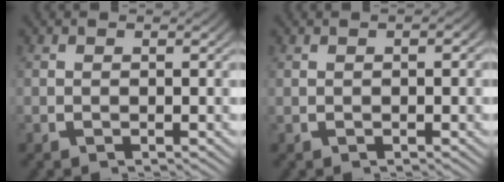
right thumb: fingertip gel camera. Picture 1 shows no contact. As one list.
[{"total": 0.7, "force": [0.1, 0.4, 0.6], "torque": [-0.007, -0.003, 0.003]}]